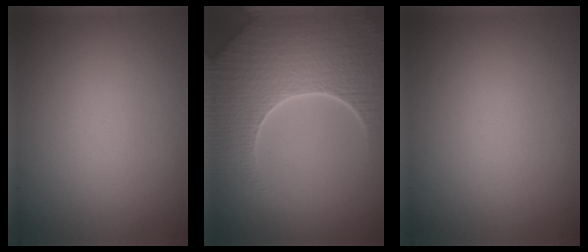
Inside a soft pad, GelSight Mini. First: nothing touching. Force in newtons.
{"total": 9.2, "press": 6.6, "slide": 6.4}
{"total": 0.0}